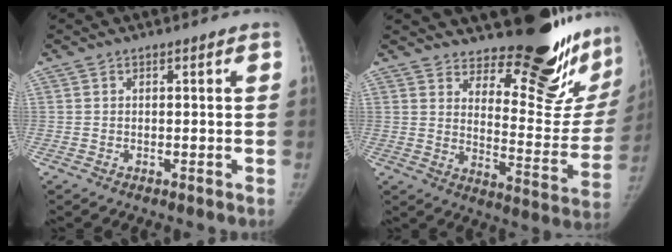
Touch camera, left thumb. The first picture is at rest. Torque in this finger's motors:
{"motor_torque": [2.16, 0.46, 1.43, -1.34, 0.19]}